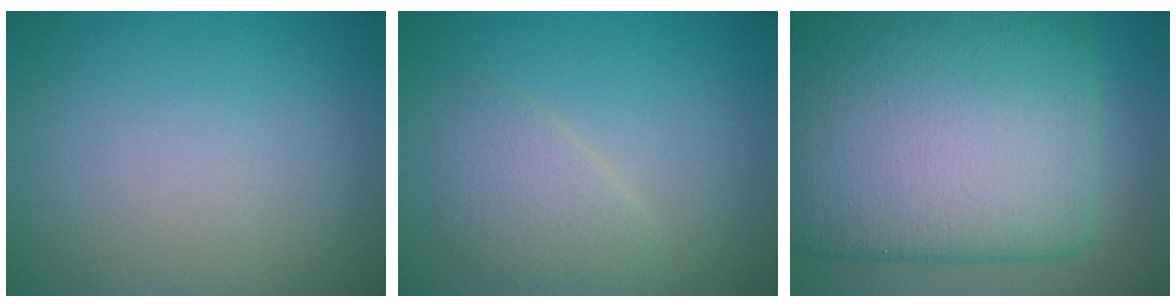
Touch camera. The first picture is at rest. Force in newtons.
{"total": 2.5, "press": 2.5, "slide": 0.1}
{"total": 17.9, "press": 17.9, "slide": 0.3}